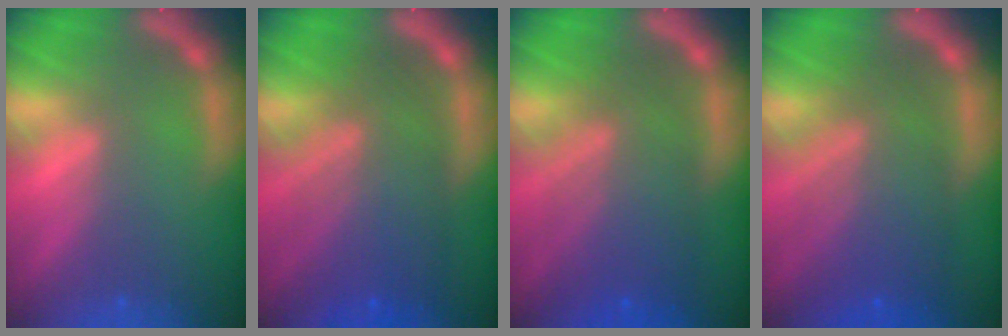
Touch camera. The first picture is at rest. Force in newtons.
{"total": 9.1}
{"total": 8.5}
{"total": 8.5}